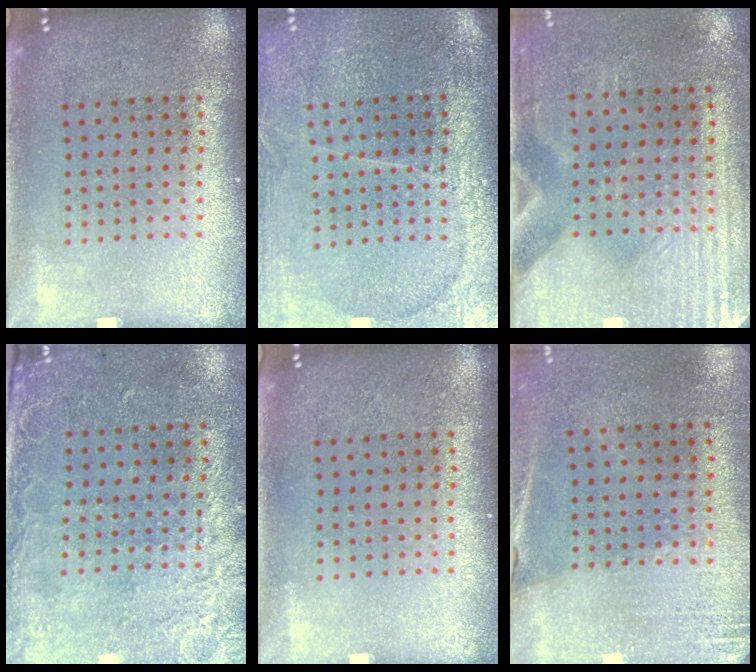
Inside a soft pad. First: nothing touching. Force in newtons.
{"total": 3.7, "press": 3.3, "slide": 1.6}
{"total": 3.0, "press": 2.6, "slide": 1.5}
{"total": 2.6, "press": 2.0, "slide": 1.7}
{"total": 0.0}
{"total": 2.6, "press": 2.4, "slide": 1.0}